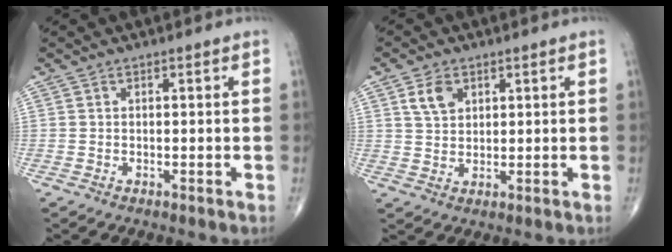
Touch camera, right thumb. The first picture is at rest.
{"total": 4.7, "force": [2.1, 3.1, 2.7], "torque": [-0.038, -0.008, 0.043]}